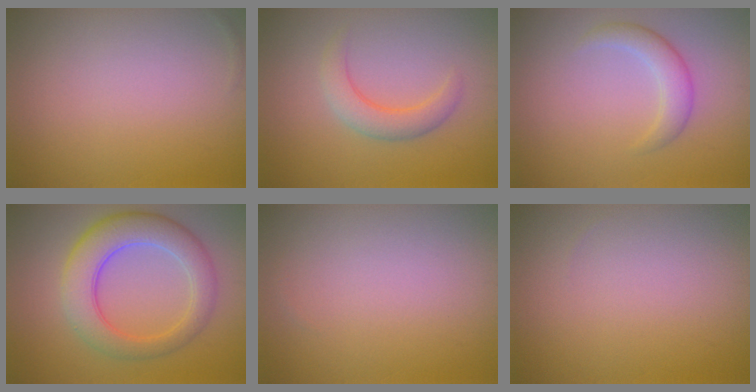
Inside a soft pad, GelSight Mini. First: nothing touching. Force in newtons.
{"total": 2.8, "press": 2.8, "slide": 0.2}
{"total": 2.4, "press": 2.4, "slide": 0.2}
{"total": 6.5, "press": 6.5, "slide": 0.1}
{"total": 0.0}
{"total": 0.0}